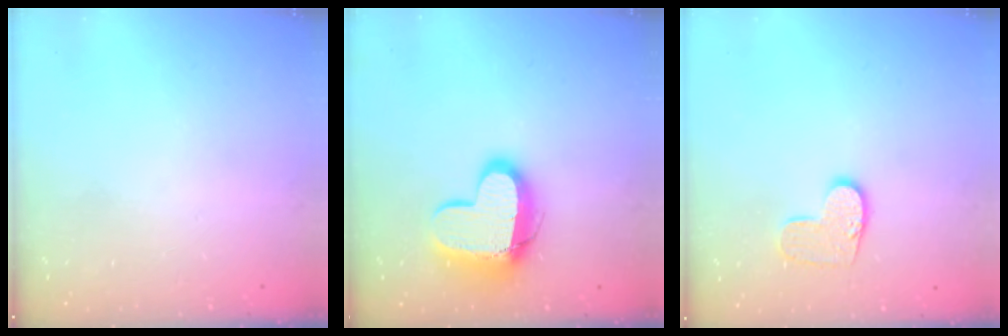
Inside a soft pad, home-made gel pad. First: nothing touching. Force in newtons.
{"total": 14.4, "press": 14.4, "slide": 1.0}
{"total": 9.0, "press": 9.0, "slide": 0.5}